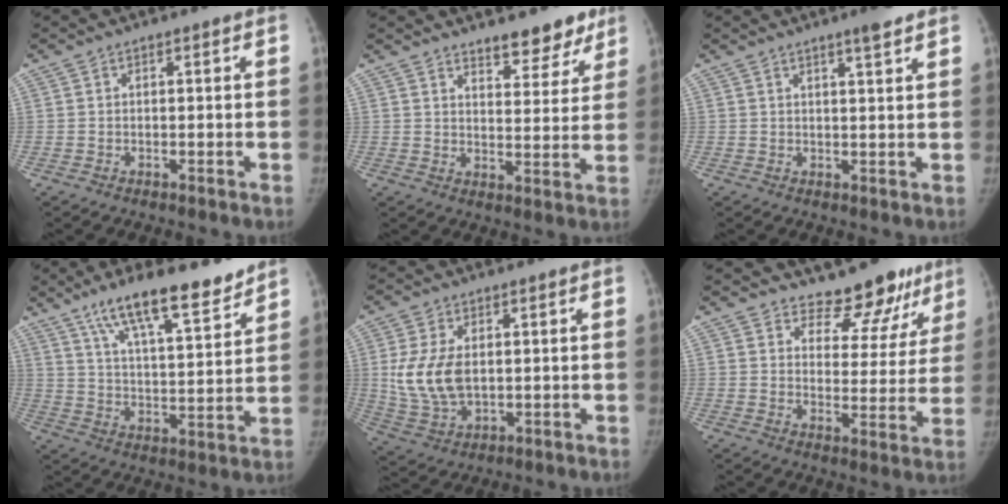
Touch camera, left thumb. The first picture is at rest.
{"total": 8.5, "force": [6.7, 3.6, 3.8], "torque": [-0.009, -0.044, 0.094]}
{"total": 3.5, "force": [2.6, 0.2, 2.3], "torque": [-0.034, -0.018, 0.039]}
{"total": 15.6, "force": [11.4, 3.8, 9.9], "torque": [-0.139, -0.061, 0.195]}
{"total": 10.5, "force": [1.1, 6.5, 8.2], "torque": [-0.165, -0.010, 0.033]}
{"total": 11.7, "force": [10.2, 5.2, 2.4], "torque": [0.020, -0.084, 0.125]}